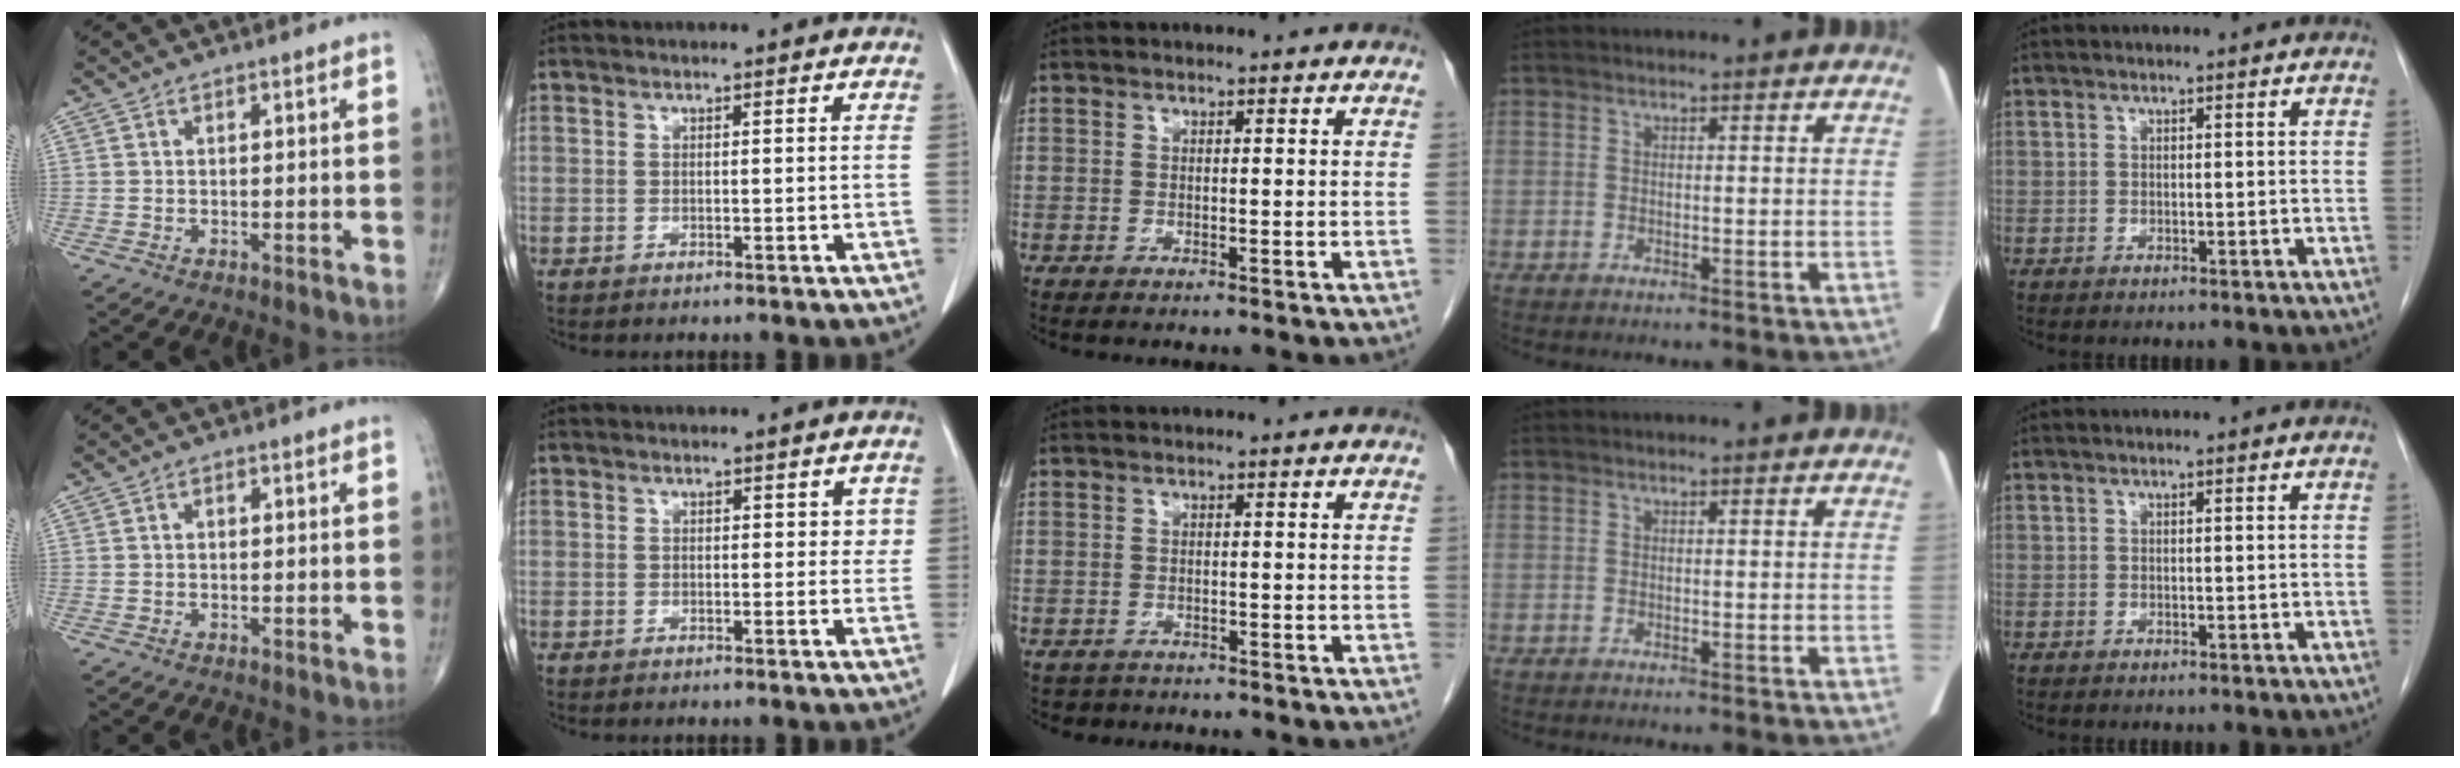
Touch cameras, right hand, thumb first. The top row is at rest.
{"thumb": {"total": 0.6, "force": [0.0, 0.5, 0.4], "torque": [-0.006, 0.002, -0.001]}, "index": {"total": 2.0, "force": [0.7, 1.4, 1.2], "torque": [-0.003, 0.003, 0.007]}, "middle": {"total": 2.1, "force": [-1.6, 1.3, -0.1], "torque": [-0.006, 0.001, -0.025]}}